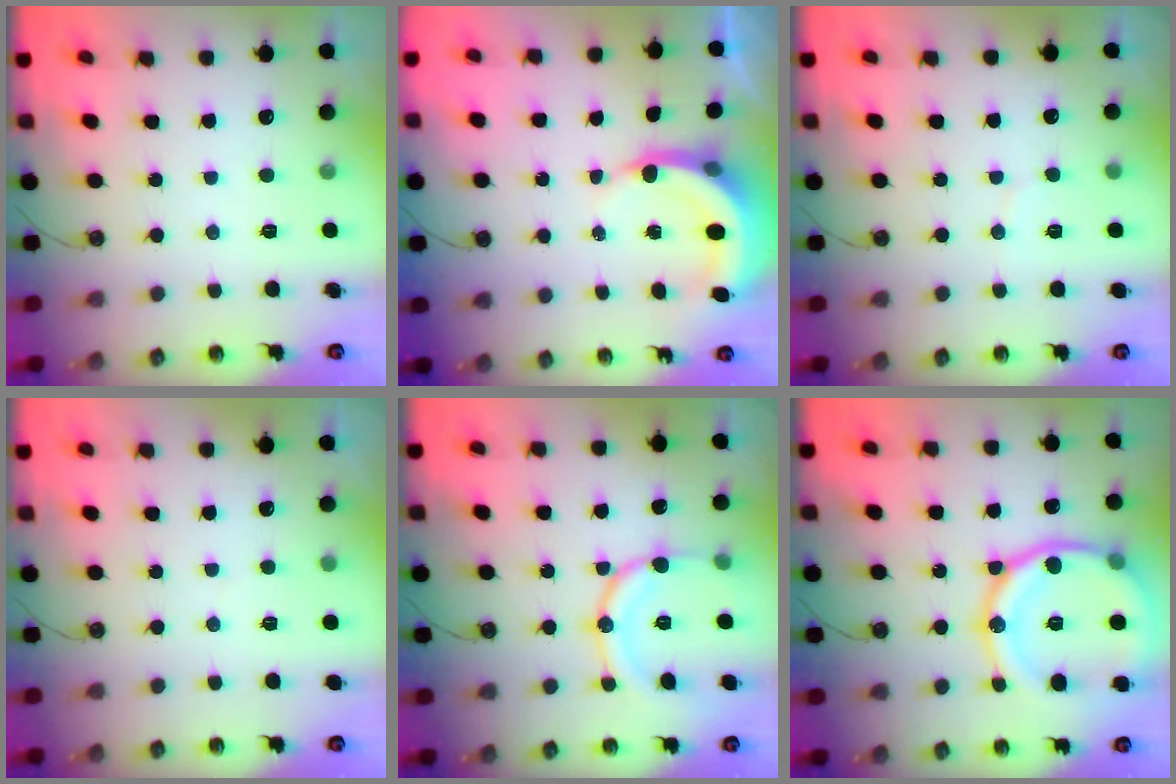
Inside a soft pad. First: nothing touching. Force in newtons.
{"total": 5.2, "press": 5.2, "slide": 0.6}
{"total": 3.4, "press": 3.4, "slide": 0.3}
{"total": 1.2, "press": 1.2, "slide": 0.1}
{"total": 14.3, "press": 14.2, "slide": 1.0}
{"total": 21.9, "press": 21.8, "slide": 2.3}